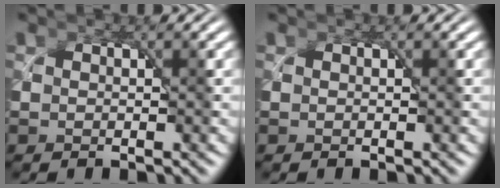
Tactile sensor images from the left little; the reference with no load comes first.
{"total": 0.0}